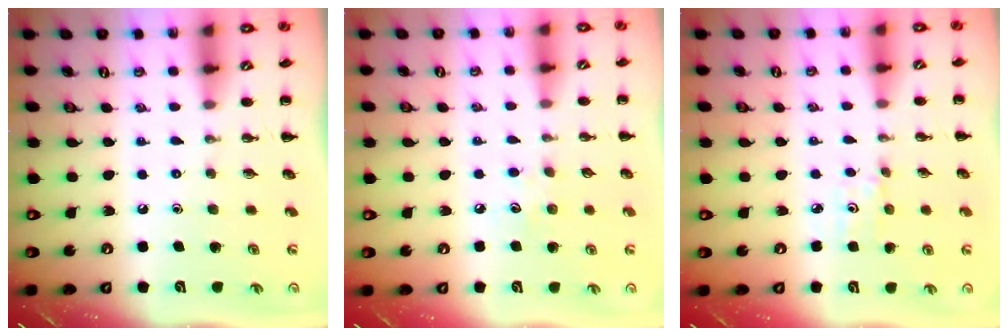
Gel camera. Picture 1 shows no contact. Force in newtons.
{"total": 4.3, "press": 4.2, "slide": 1.1}
{"total": 3.8, "press": 3.7, "slide": 0.9}